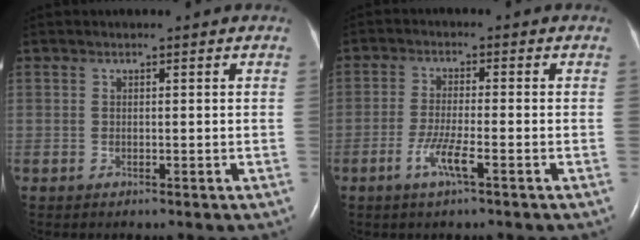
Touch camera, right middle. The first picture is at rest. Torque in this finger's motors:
{"motor_torque": [0.81, -0.36, 0.11, 0.05]}